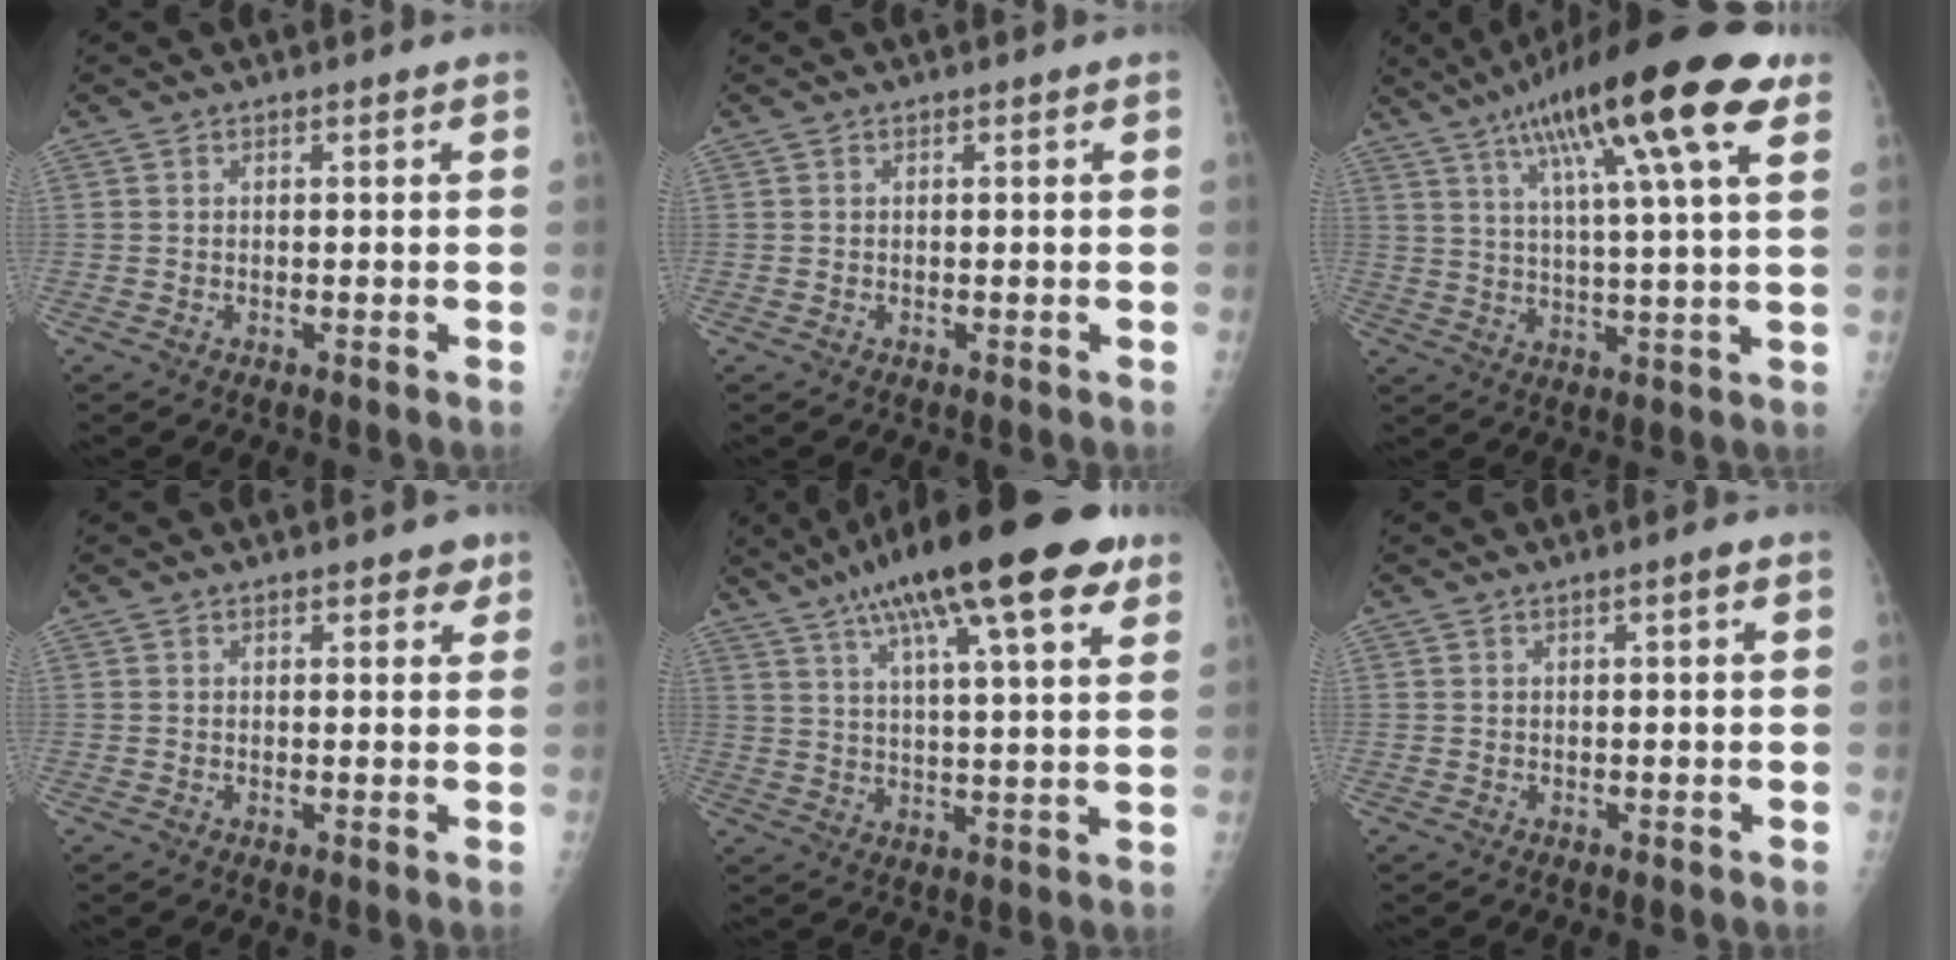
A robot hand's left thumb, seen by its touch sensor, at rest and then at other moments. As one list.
[{"total": 0.0}, {"total": 21.1, "force": [10.9, 3.5, 17.7], "torque": [-0.282, -0.009, 0.169]}, {"total": 2.5, "force": [1.7, 1.2, 1.3], "torque": [0.003, -0.006, 0.018]}, {"total": 22.2, "force": [12.6, 5.3, 17.5], "torque": [-0.276, -0.003, 0.194]}, {"total": 1.2, "force": [0.4, 0.1, 1.1], "torque": [-0.021, 0.001, 0.006]}]